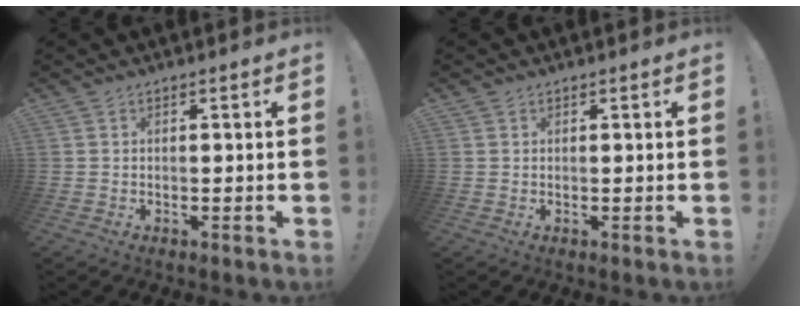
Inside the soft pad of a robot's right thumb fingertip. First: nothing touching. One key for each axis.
{"total": 0.6, "fx": 0.4, "fy": 0.4, "fz": 0.0, "tx": 0.004, "ty": -0.002, "tz": 0.007}